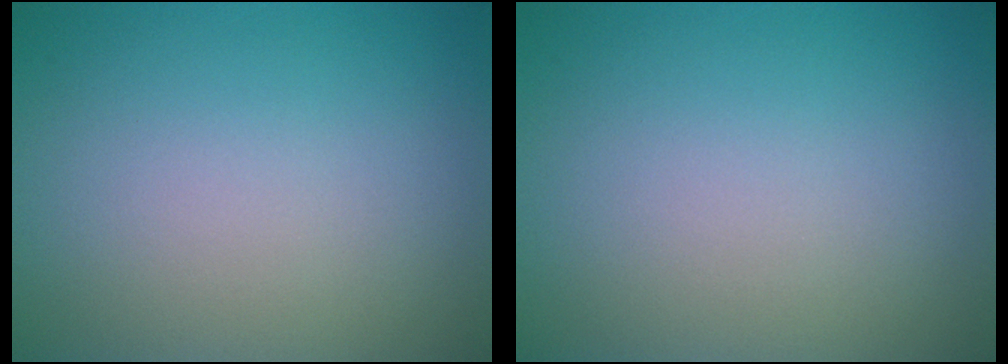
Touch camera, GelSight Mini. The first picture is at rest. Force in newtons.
{"total": 0.0}